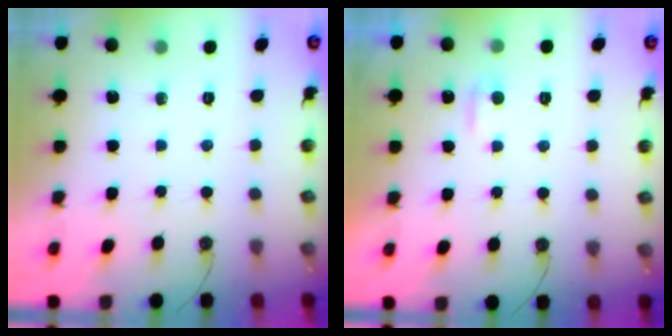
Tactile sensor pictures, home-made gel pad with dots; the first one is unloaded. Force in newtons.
{"total": 2.5, "press": 2.5, "slide": 0.3}